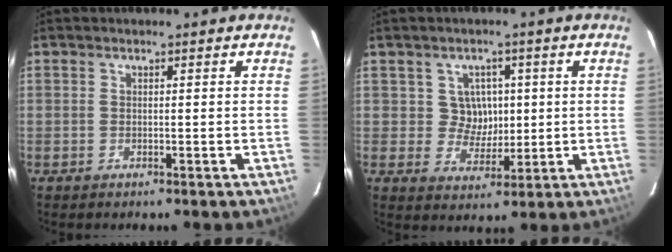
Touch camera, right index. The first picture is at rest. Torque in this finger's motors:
{"motor_torque": [-0.16, -0.06, 0.00, 0.00]}